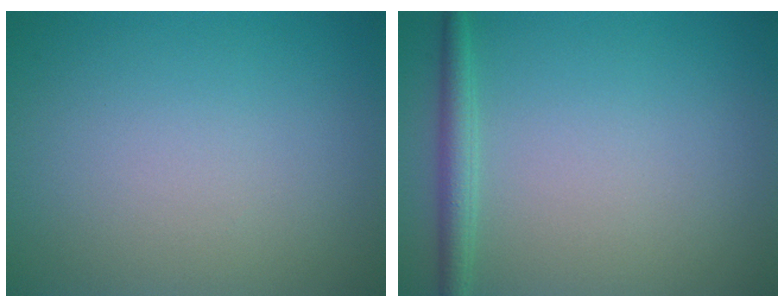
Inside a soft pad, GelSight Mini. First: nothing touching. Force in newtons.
{"total": 2.0, "press": 2.0, "slide": 0.1}